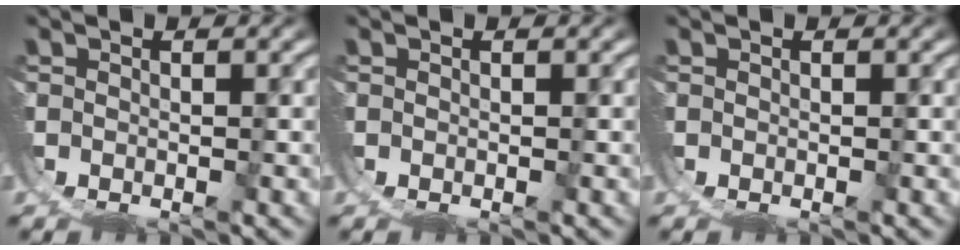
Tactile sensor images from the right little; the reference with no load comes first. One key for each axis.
{"total": 0.0}
{"total": 0.0}